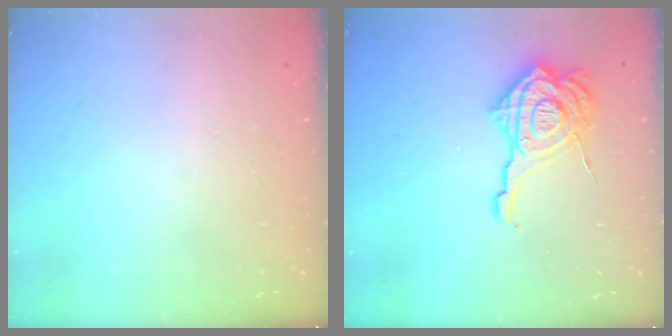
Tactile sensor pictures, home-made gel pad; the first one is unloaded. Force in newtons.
{"total": 18.6, "press": 18.5, "slide": 1.8}